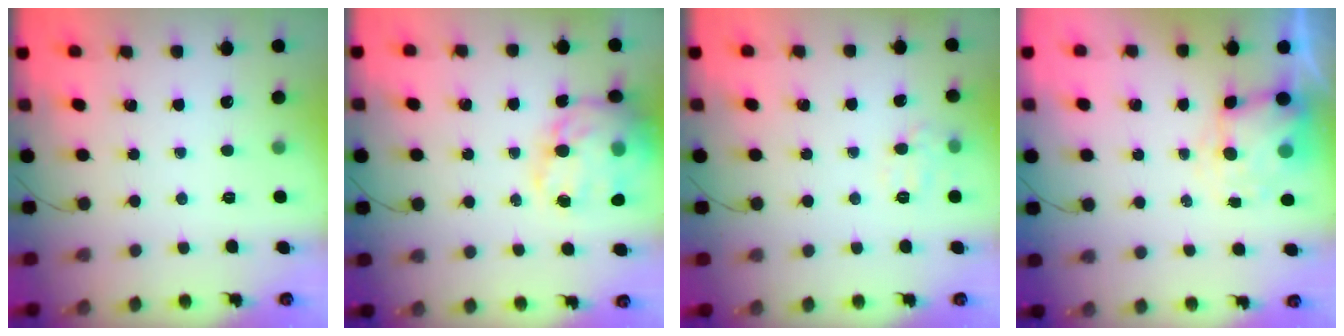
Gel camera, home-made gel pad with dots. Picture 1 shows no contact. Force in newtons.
{"total": 23.9, "press": 23.4, "slide": 4.9}
{"total": 7.2, "press": 7.1, "slide": 1.1}
{"total": 4.8, "press": 4.6, "slide": 1.0}